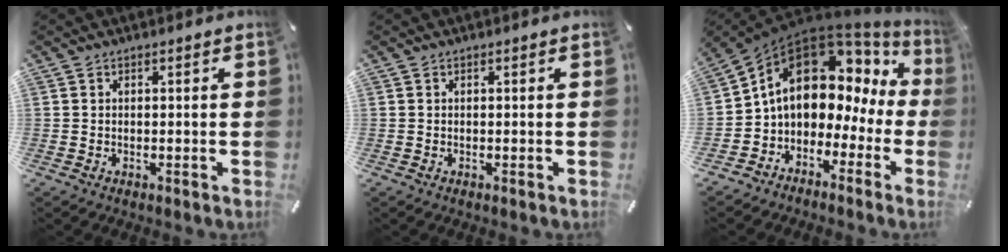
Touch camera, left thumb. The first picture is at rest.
{"total": 0.0}
{"total": 11.6, "force": [3.1, 9.0, 6.6], "torque": [-0.115, -0.018, 0.053]}